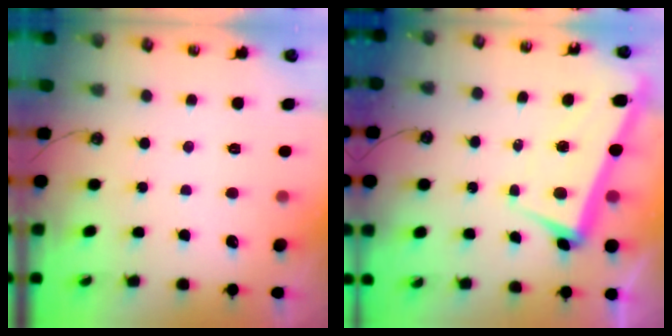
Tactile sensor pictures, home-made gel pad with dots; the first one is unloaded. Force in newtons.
{"total": 2.4, "press": 1.3, "slide": 2.0}